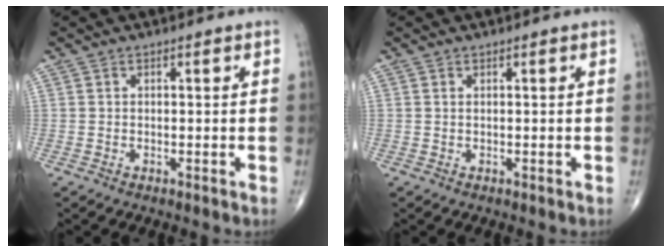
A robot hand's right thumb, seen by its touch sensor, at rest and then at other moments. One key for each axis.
{"total": 0.0}